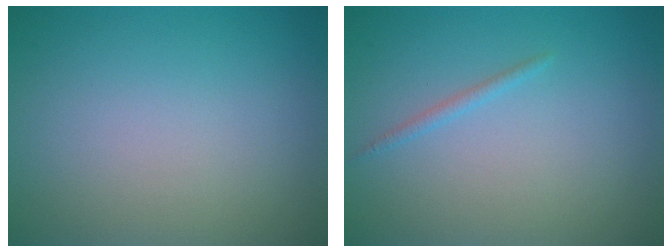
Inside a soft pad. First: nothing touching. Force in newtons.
{"total": 0.8, "press": 0.8, "slide": 0.0}